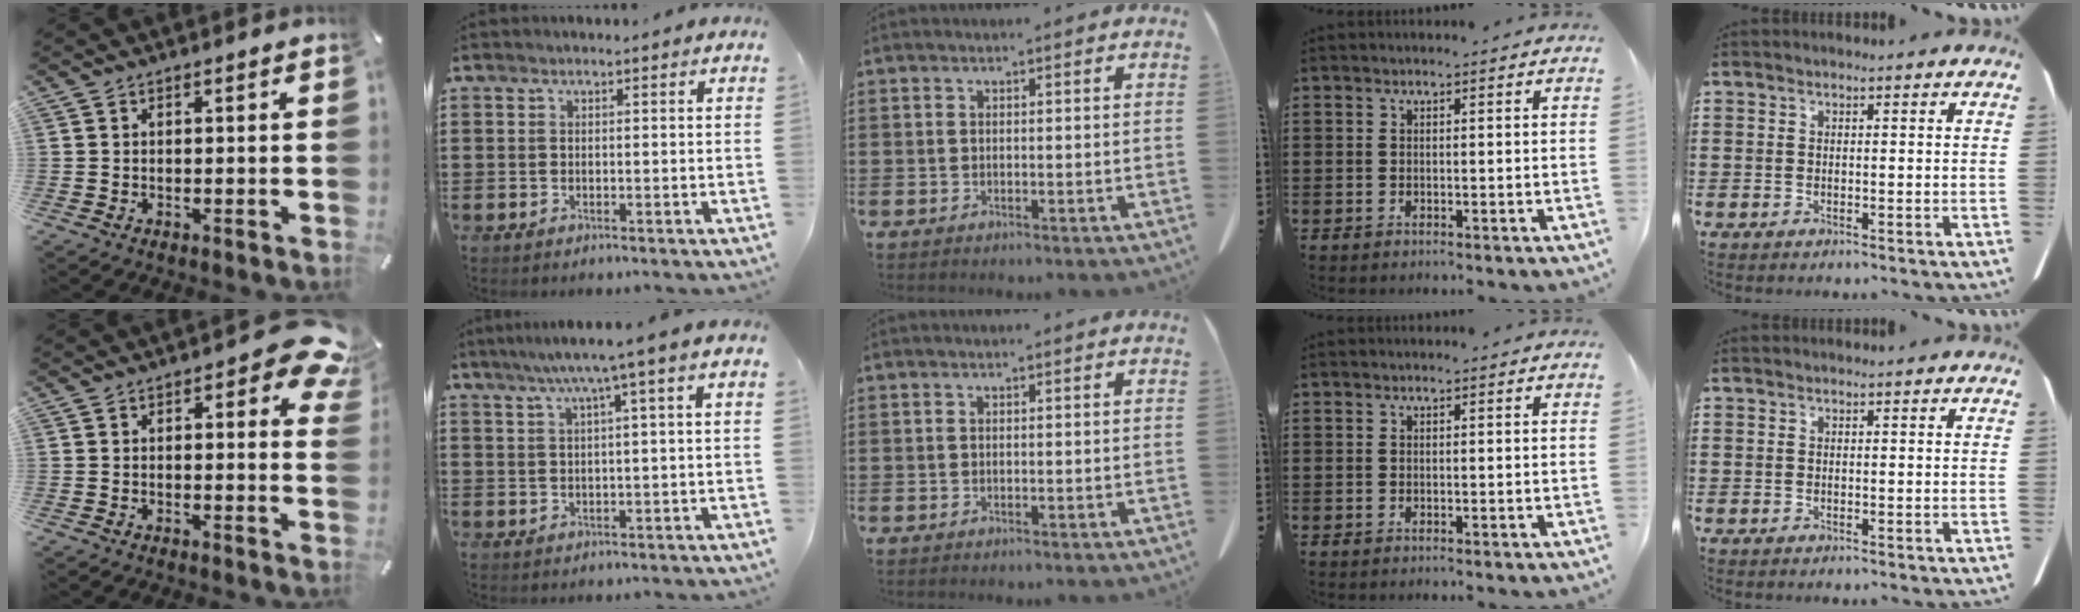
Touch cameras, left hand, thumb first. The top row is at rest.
{"thumb": {"total": 7.8, "force": [3.1, 3.7, 6.1], "torque": [-0.062, -0.013, 0.048]}, "index": {"total": 4.5, "force": [1.4, -0.5, 4.2], "torque": [-0.085, -0.006, 0.017]}}